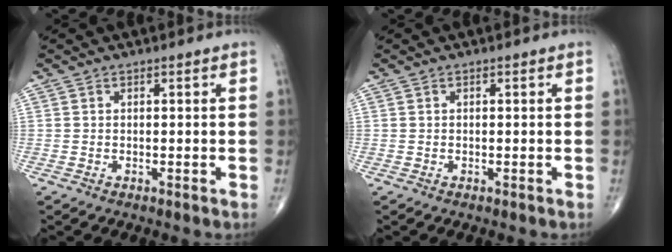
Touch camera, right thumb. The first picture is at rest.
{"total": 0.0}